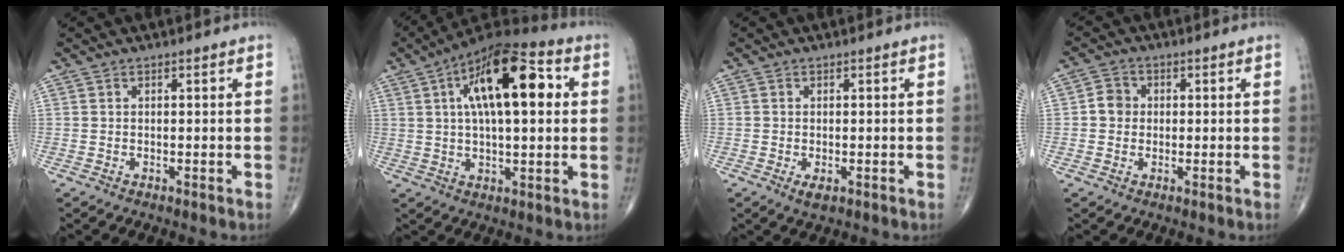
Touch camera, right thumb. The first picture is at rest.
{"total": 19.3, "force": [4.8, 7.9, 17.0], "torque": [-0.259, 0.019, 0.067]}
{"total": 1.9, "force": [-0.6, 1.0, 1.5], "torque": [-0.026, -0.003, -0.010]}
{"total": 3.4, "force": [0.0, 3.1, 1.3], "torque": [-0.008, 0.006, -0.006]}